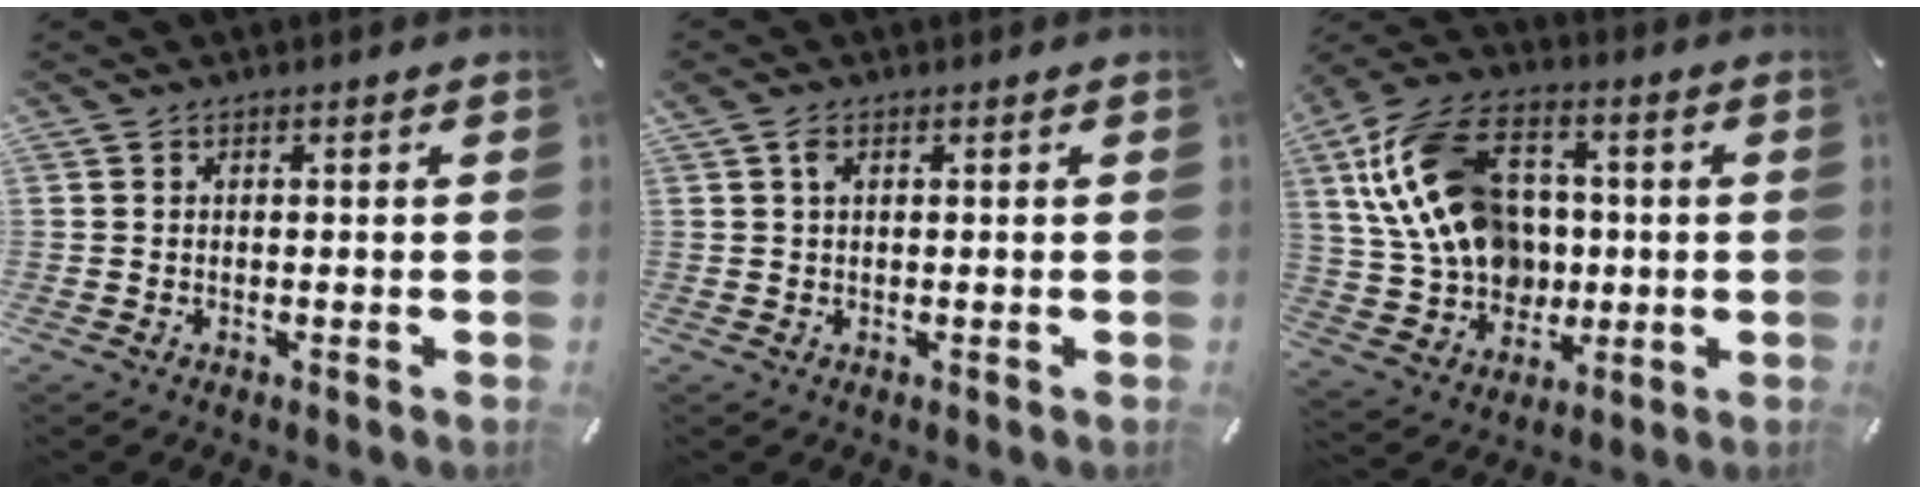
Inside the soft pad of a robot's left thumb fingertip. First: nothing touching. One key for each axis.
{"total": 1.6, "fx": 0.6, "fy": 0.9, "fz": 1.2, "tx": -0.028, "ty": 0.003, "tz": 0.011}
{"total": 20.2, "fx": 3.3, "fy": 15.4, "fz": 12.7, "tx": -0.279, "ty": 0.002, "tz": 0.067}